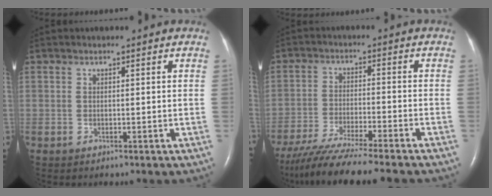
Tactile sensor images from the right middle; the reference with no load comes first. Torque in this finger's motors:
{"motor_torque": [1.09, -1.05, 0.22, 0.14]}